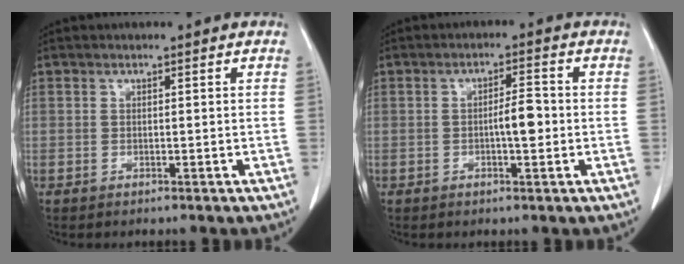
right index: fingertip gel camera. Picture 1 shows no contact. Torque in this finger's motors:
{"motor_torque": [0.52, -0.11, 0.14, 0.07]}